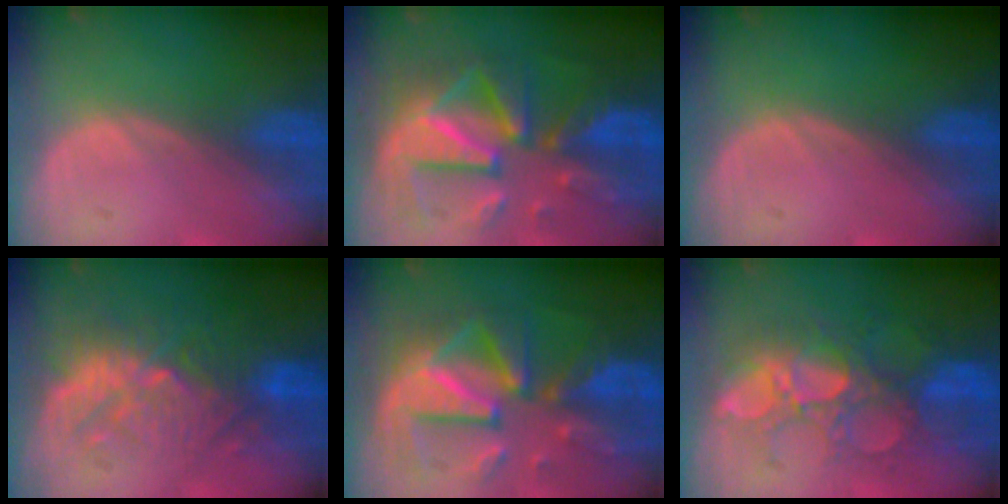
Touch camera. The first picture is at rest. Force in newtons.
{"total": 12.3, "press": 12.3, "slide": 1.2}
{"total": 0.0}
{"total": 9.3, "press": 9.1, "slide": 1.8}
{"total": 12.1, "press": 12.0, "slide": 1.3}
{"total": 11.0, "press": 9.9, "slide": 4.9}